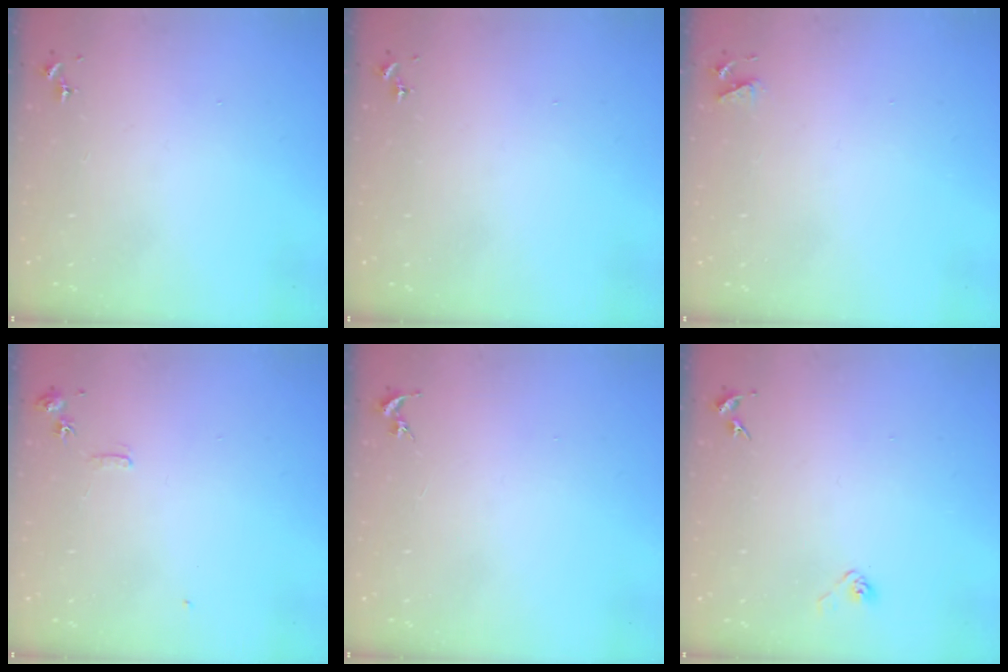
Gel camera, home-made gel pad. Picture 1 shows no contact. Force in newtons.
{"total": 0.0}
{"total": 4.1, "press": 4.0, "slide": 0.7}
{"total": 6.2, "press": 6.2, "slide": 0.8}
{"total": 0.0}
{"total": 3.0, "press": 2.9, "slide": 0.9}